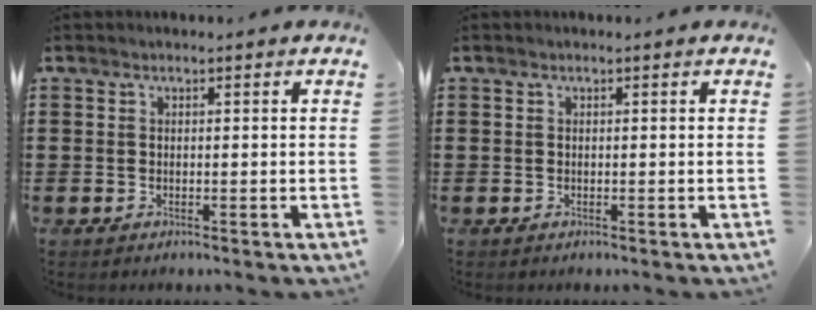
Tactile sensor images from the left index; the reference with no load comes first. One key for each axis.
{"total": 0.0}